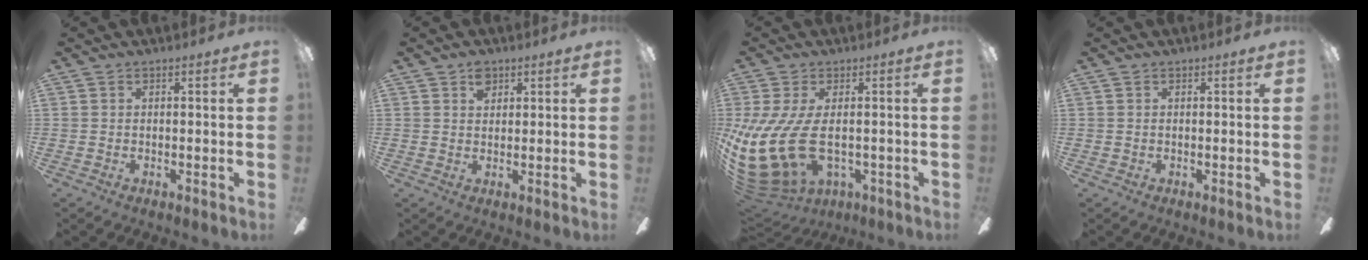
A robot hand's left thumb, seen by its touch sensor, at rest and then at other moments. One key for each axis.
{"total": 3.3, "fx": 2.1, "fy": 2.1, "fz": 1.4, "tx": -0.016, "ty": -0.003, "tz": 0.035}
{"total": 17.0, "fx": -1.1, "fy": 9.7, "fz": 13.9, "tx": -0.326, "ty": -0.019, "tz": -0.014}
{"total": 0.0}